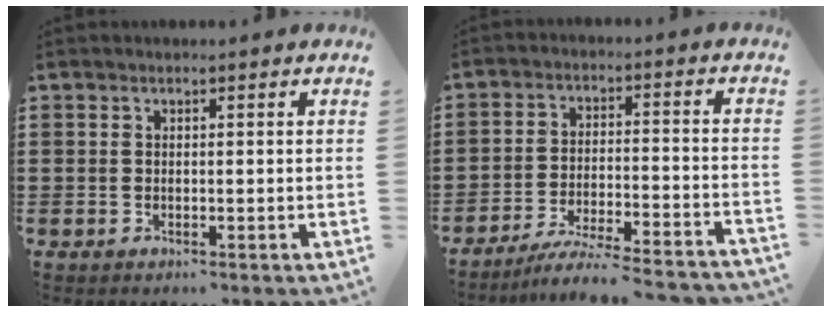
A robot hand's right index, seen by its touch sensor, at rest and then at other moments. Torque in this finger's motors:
{"motor_torque": [1.37, 0.77, 0.10, -0.02]}